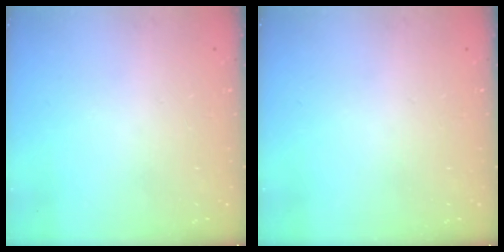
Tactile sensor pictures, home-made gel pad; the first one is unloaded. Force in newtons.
{"total": 0.0}